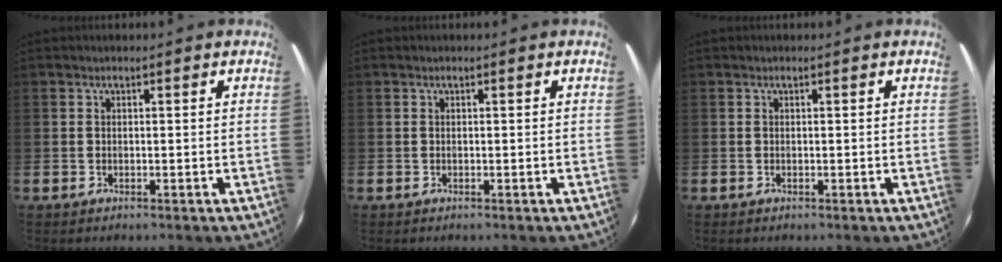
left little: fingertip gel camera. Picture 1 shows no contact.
{"total": 0.0}
{"total": 0.0}